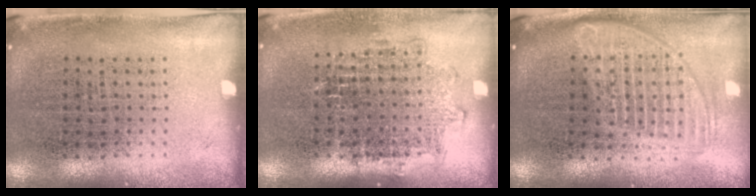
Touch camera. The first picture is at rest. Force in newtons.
{"total": 1.3, "press": 1.1, "slide": 0.7}
{"total": 1.8, "press": 1.5, "slide": 0.9}